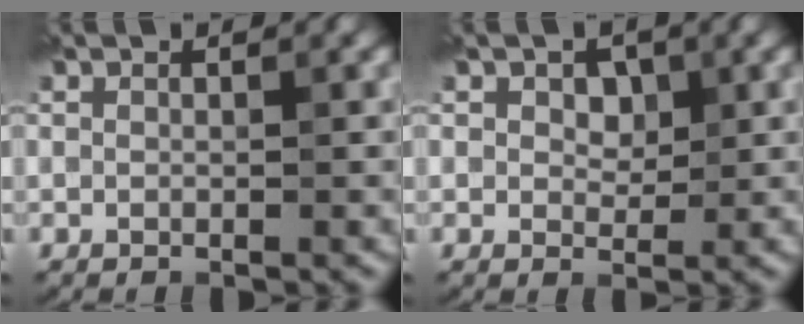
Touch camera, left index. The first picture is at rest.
{"total": 1.6, "force": [0.6, 1.2, 1.0], "torque": [-0.017, -0.004, 0.009]}